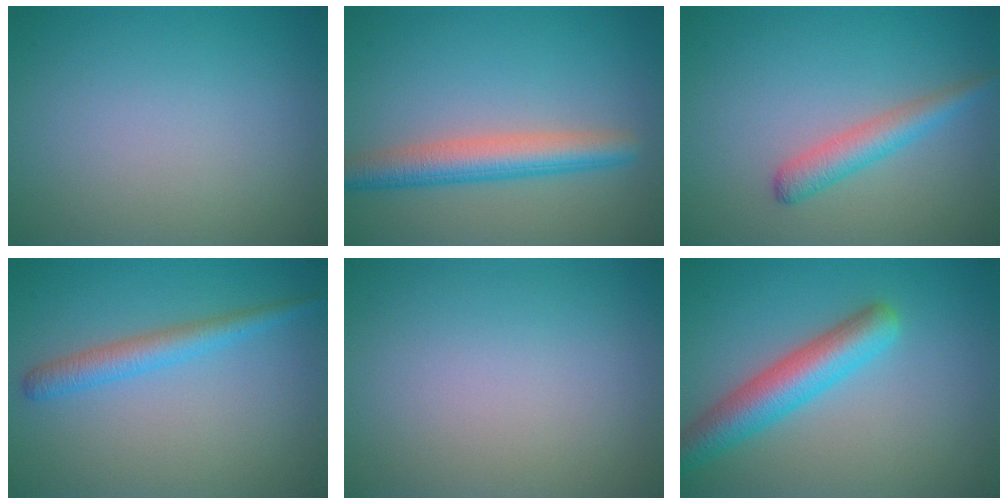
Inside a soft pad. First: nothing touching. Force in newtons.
{"total": 4.5, "press": 4.5, "slide": 0.1}
{"total": 2.7, "press": 2.7, "slide": 0.0}
{"total": 2.6, "press": 2.6, "slide": 0.1}
{"total": 0.0}
{"total": 5.1, "press": 5.1, "slide": 0.3}